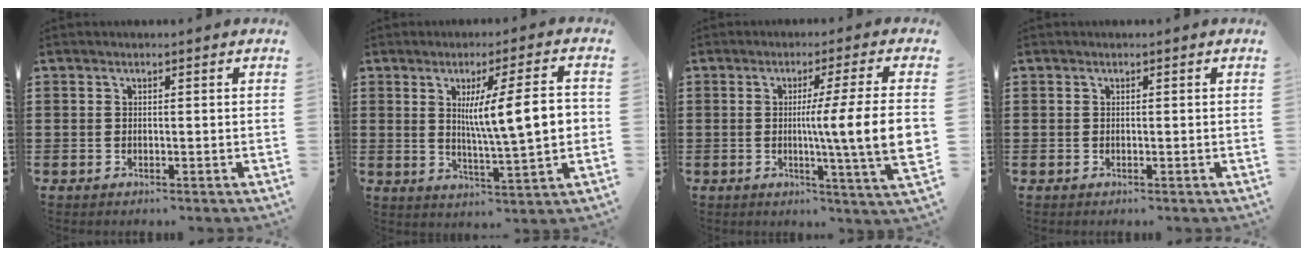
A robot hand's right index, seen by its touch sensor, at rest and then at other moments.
{"total": 10.7, "force": [1.5, 1.7, 10.4], "torque": [-0.168, -0.004, 0.016]}
{"total": 11.5, "force": [0.0, -0.3, 11.5], "torque": [-0.196, -0.019, -0.009]}
{"total": 0.0}